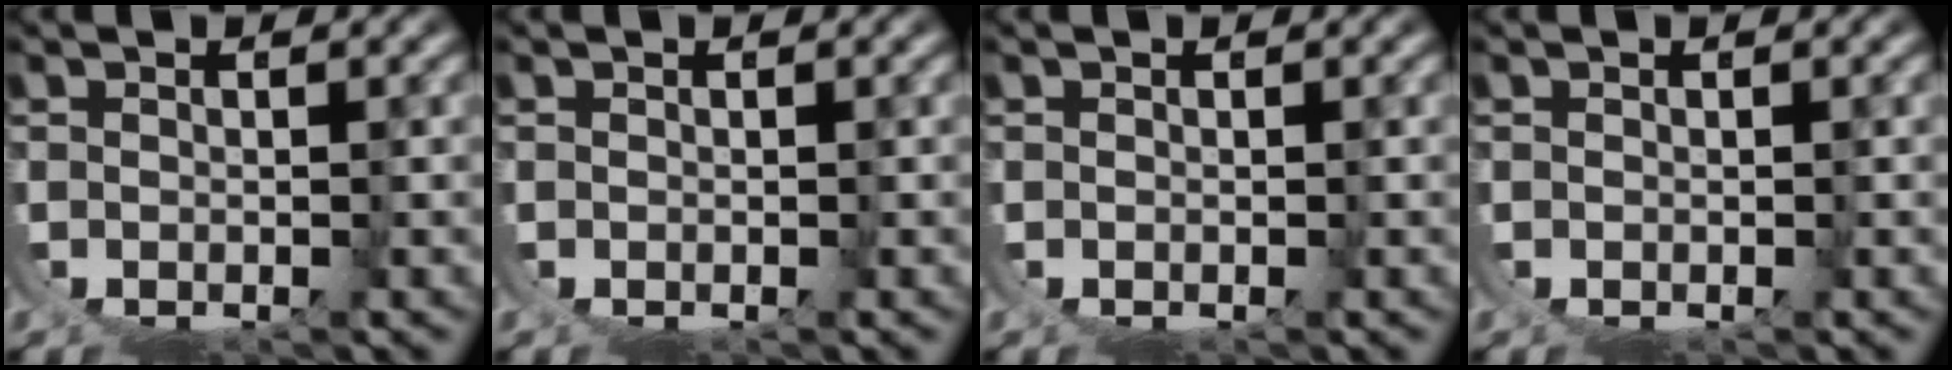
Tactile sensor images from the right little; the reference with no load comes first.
{"total": 0.0}
{"total": 0.0}
{"total": 0.0}